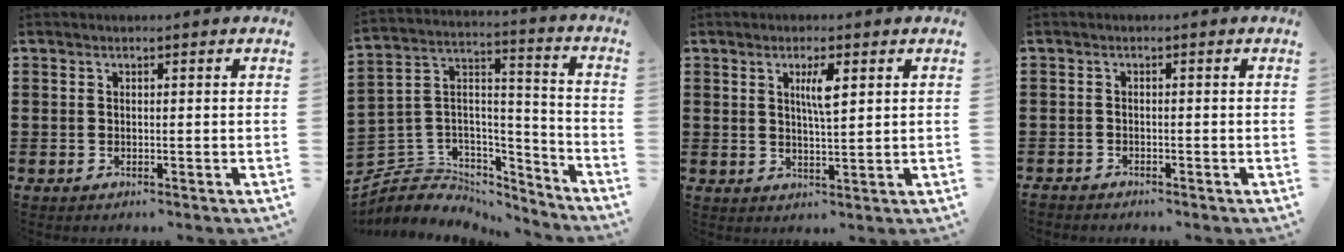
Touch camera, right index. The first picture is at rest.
{"total": 5.3, "force": [-3.3, 4.1, 0.5], "torque": [-0.041, -0.013, -0.068]}
{"total": 3.8, "force": [1.4, 0.7, 3.5], "torque": [-0.064, 0.002, 0.018]}
{"total": 1.2, "force": [-1.1, 0.2, -0.1], "torque": [-0.001, 0.002, -0.026]}